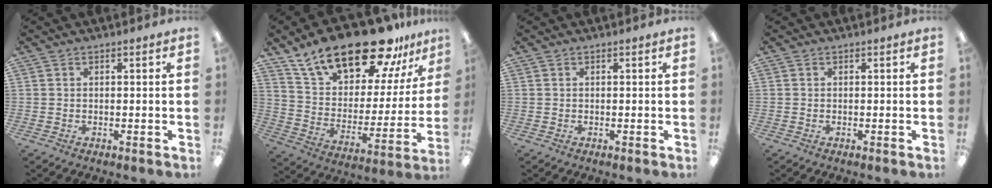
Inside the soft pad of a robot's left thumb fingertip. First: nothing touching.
{"total": 23.3, "force": [17.8, 9.2, 12.0], "torque": [-0.206, -0.116, 0.309]}
{"total": 0.0}
{"total": 0.0}